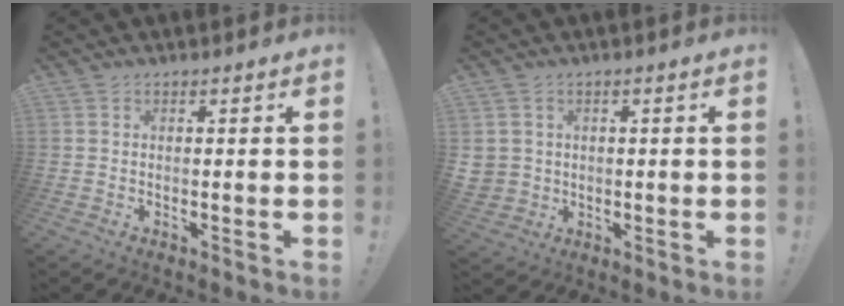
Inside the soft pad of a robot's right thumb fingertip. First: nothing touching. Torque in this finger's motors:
{"motor_torque": [0.12, -0.33, 0.42, -0.01, 0.00]}